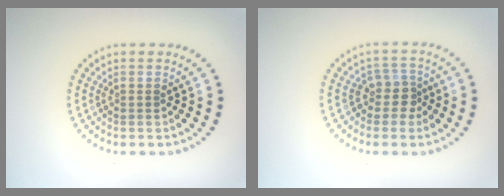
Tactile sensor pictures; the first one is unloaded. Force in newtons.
{"total": 2.1, "press": 1.6, "slide": 1.3}